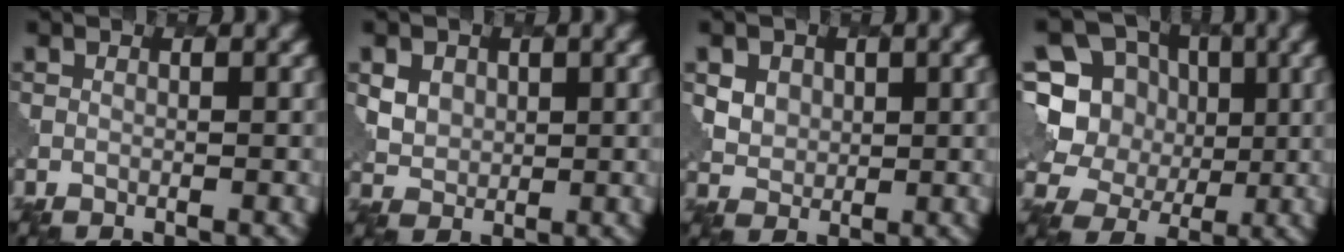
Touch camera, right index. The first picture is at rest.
{"total": 4.6, "force": [2.3, 3.6, 1.9], "torque": [-0.046, 0.013, 0.037]}
{"total": 5.6, "force": [2.9, 4.2, 2.2], "torque": [-0.054, 0.013, 0.044]}
{"total": 10.0, "force": [2.1, 8.9, 3.8], "torque": [-0.110, 0.028, 0.010]}